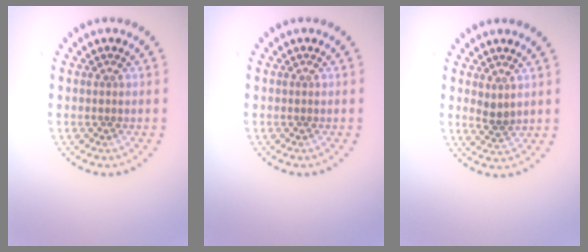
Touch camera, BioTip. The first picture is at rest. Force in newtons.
{"total": 0.0}
{"total": 1.3, "press": 1.0, "slide": 0.8}